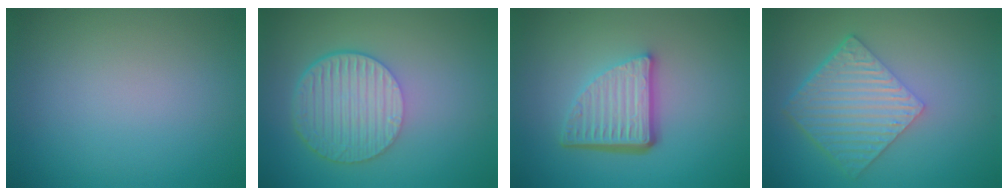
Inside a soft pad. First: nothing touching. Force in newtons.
{"total": 6.5, "press": 4.5, "slide": 4.7}
{"total": 5.7, "press": 3.8, "slide": 4.2}
{"total": 6.4, "press": 4.5, "slide": 4.6}